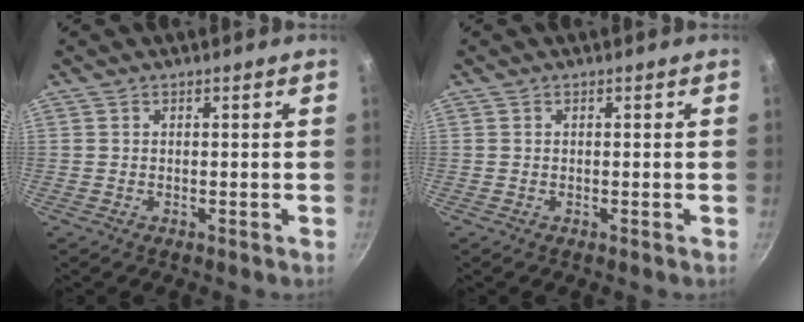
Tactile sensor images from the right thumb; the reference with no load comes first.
{"total": 0.0}